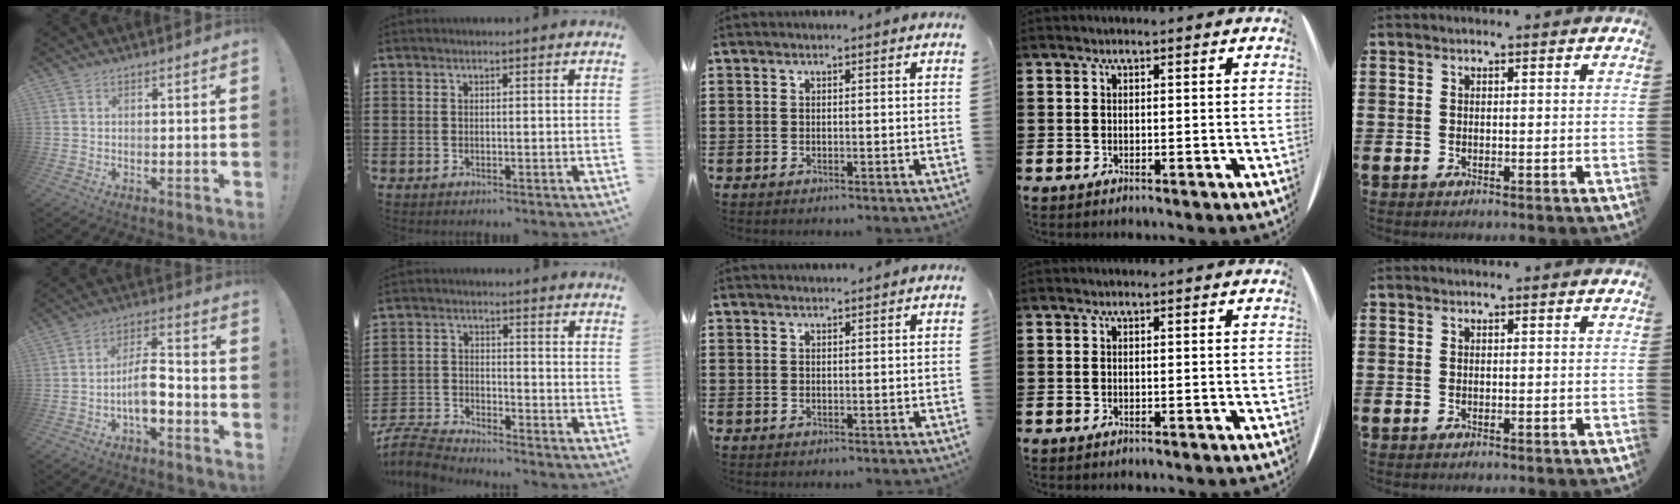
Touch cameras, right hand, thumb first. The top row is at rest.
{"thumb": {"total": 9.6, "force": [-3.4, 4.4, 7.8], "torque": [-0.137, 0.015, -0.064]}, "index": {"total": 4.7, "force": [-4.6, 0.3, 0.6], "torque": [-0.042, -0.008, -0.101]}, "middle": {"total": 0.9, "force": [0.9, -0.2, 0.0], "torque": [-0.001, -0.001, 0.017]}}